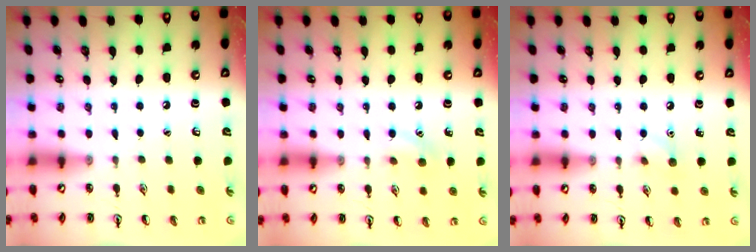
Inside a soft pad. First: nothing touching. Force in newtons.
{"total": 6.5, "press": 6.3, "slide": 1.7}
{"total": 5.5, "press": 5.2, "slide": 1.8}